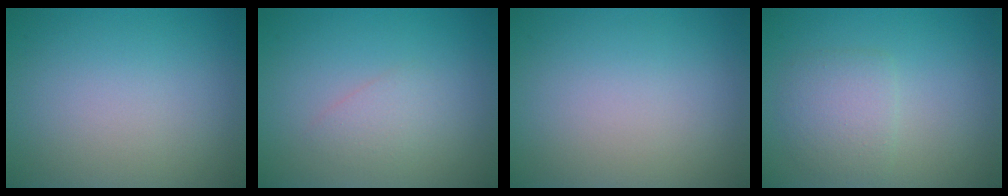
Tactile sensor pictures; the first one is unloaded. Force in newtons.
{"total": 1.4, "press": 1.4, "slide": 0.1}
{"total": 0.0}
{"total": 2.8, "press": 2.8, "slide": 0.1}